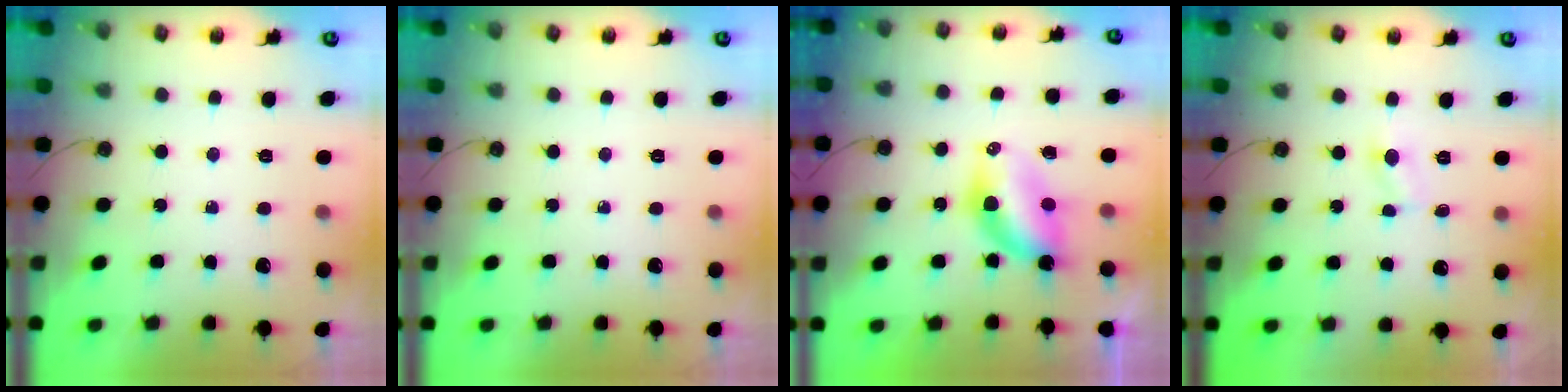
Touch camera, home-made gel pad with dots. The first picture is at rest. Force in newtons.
{"total": 0.0}
{"total": 6.1, "press": 6.1, "slide": 0.1}
{"total": 3.1, "press": 3.1, "slide": 0.4}